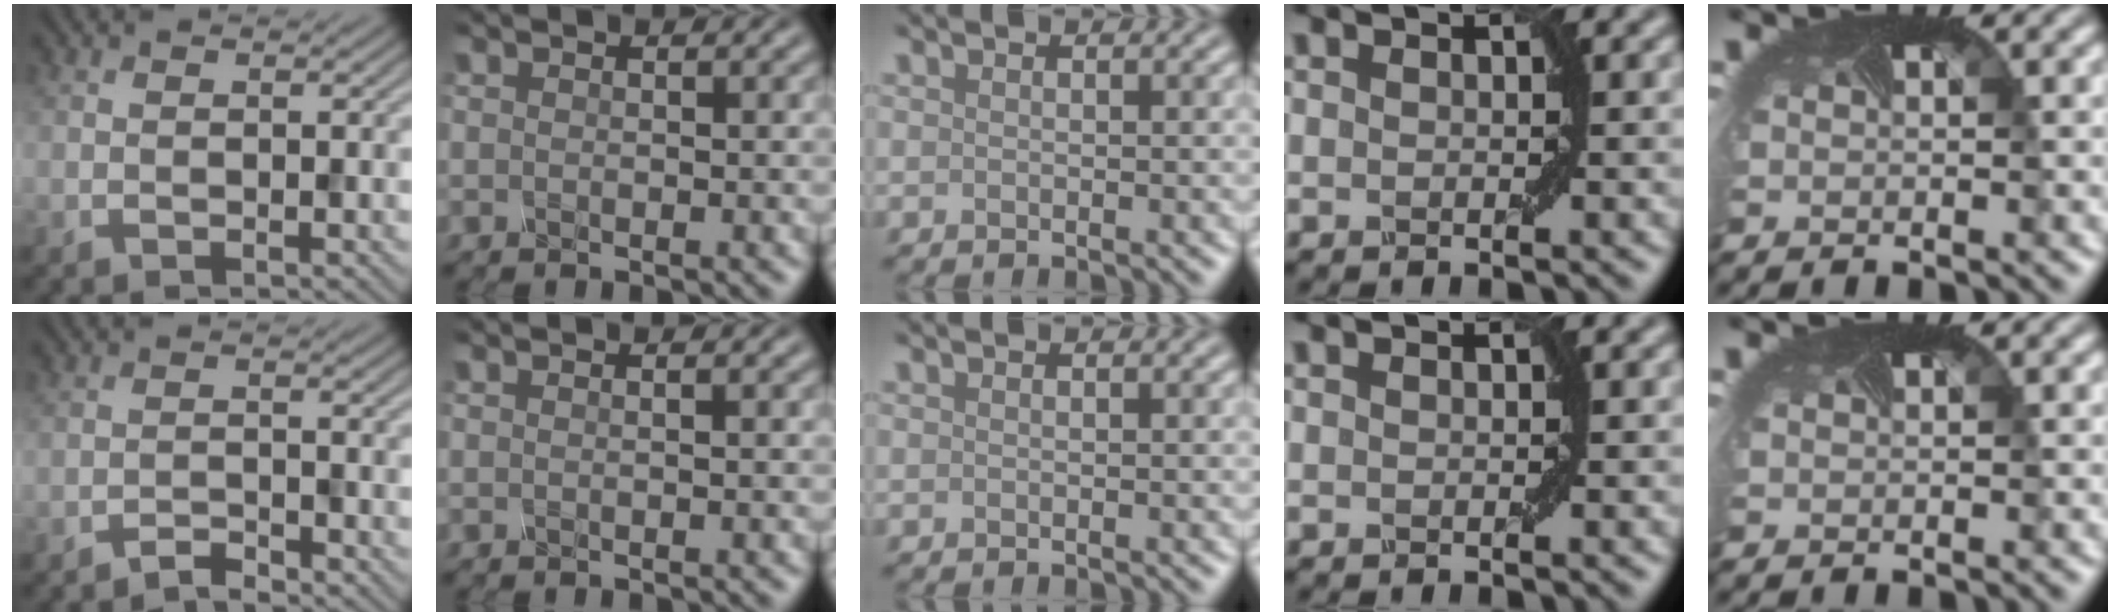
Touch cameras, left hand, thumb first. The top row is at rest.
{"thumb": {"total": 1.8, "force": [-1.7, 0.2, 0.5], "torque": [-0.004, 0.005, -0.036]}, "index": {"total": 0.8, "force": [0.1, 0.4, 0.7], "torque": [-0.004, 0.002, -0.006]}}